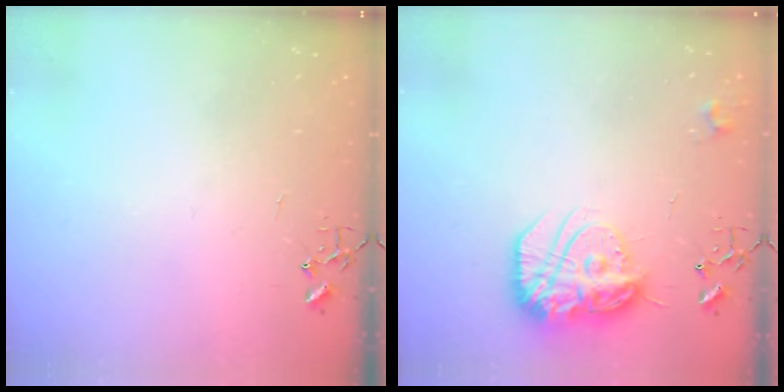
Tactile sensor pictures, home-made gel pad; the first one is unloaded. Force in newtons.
{"total": 17.7, "press": 17.6, "slide": 1.8}